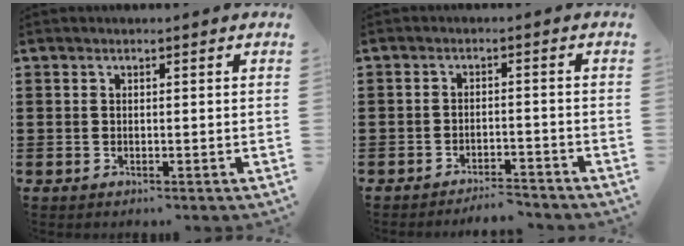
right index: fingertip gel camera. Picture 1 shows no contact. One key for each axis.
{"total": 3.1, "fx": -3.1, "fy": 0.0, "fz": 0.2, "tx": -0.009, "ty": 0.001, "tz": -0.066}